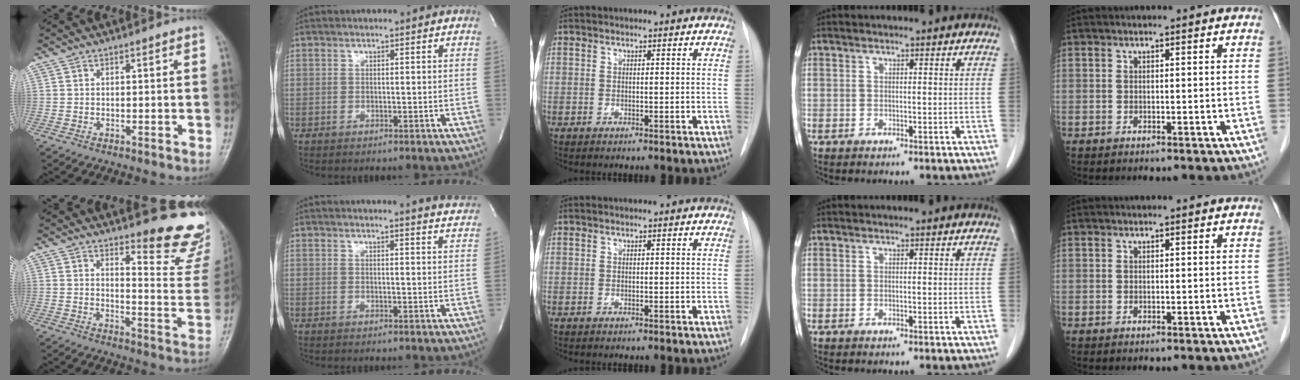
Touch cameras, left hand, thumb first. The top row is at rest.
{"thumb": {"total": 15.3, "force": [12.6, 3.9, 7.8], "torque": [-0.055, -0.121, 0.145]}, "index": {"total": 8.3, "force": [8.2, -0.4, 1.3], "torque": [-0.014, -0.045, 0.070]}}